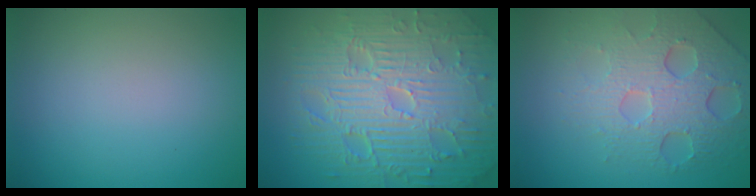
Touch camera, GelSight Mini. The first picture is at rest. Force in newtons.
{"total": 11.4, "press": 7.4, "slide": 8.7}
{"total": 6.6, "press": 4.7, "slide": 4.7}